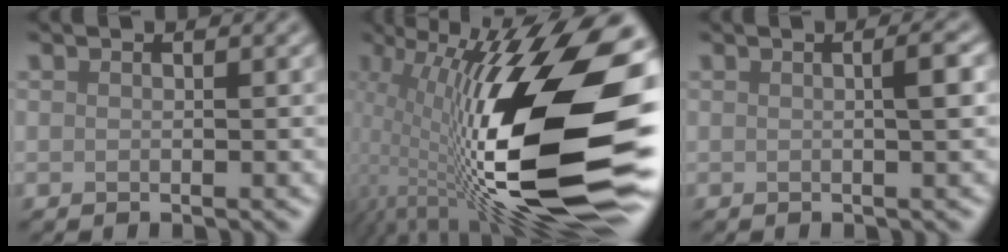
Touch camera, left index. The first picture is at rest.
{"total": 19.3, "force": [-1.4, 6.6, 18.1], "torque": [-0.328, -0.008, -0.032]}
{"total": 2.0, "force": [0.2, 0.3, 1.9], "torque": [-0.025, 0.007, -0.001]}